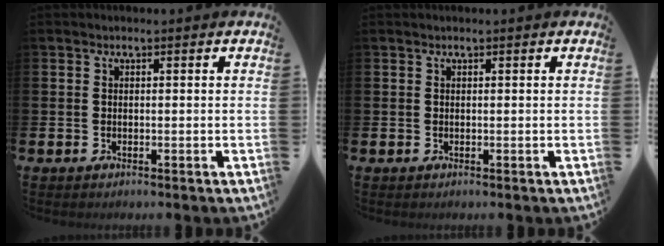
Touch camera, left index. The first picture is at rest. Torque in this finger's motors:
{"motor_torque": [0.03, -0.03, -0.02, 0.00]}